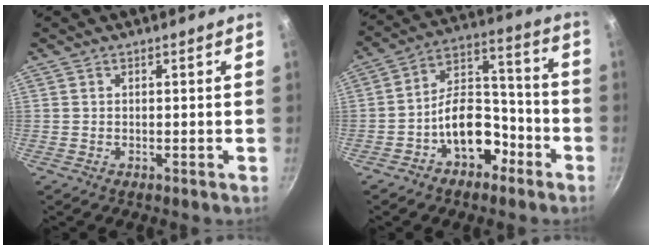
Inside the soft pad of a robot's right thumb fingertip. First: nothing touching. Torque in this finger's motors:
{"motor_torque": [1.80, 1.34, 1.19, -0.66, 0.12]}